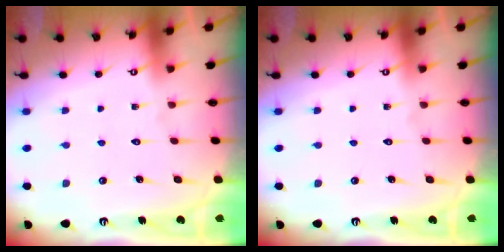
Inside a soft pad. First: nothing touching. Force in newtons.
{"total": 0.0}